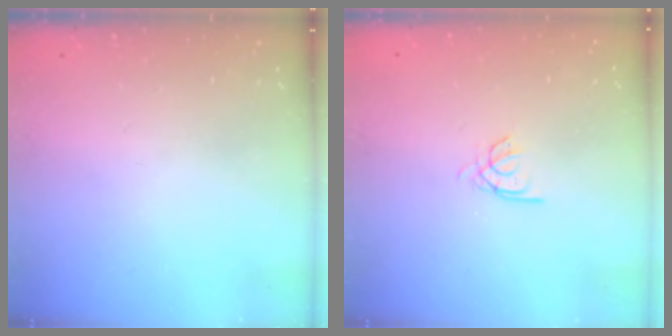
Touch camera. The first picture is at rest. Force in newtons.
{"total": 2.0, "press": 1.9, "slide": 0.4}